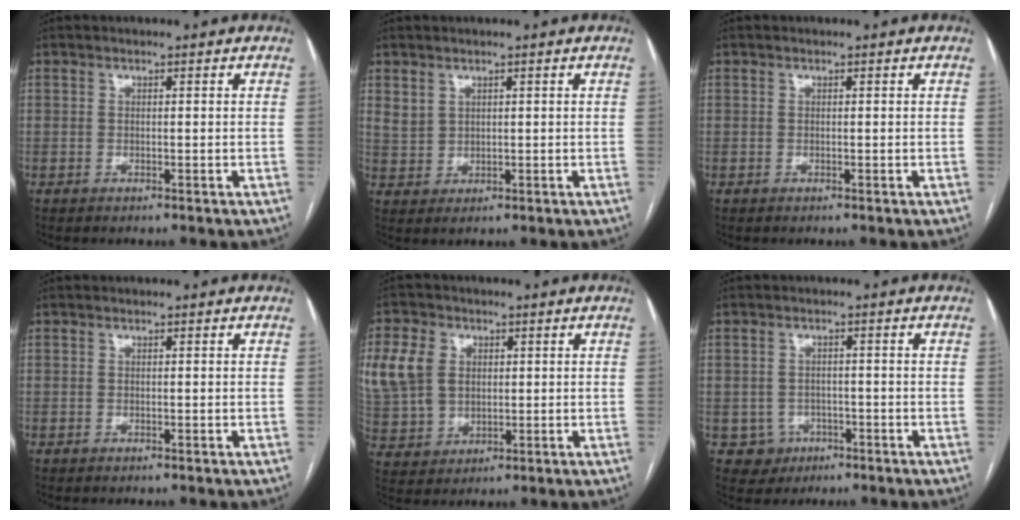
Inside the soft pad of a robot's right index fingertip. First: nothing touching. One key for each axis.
{"total": 2.5, "fx": 1.7, "fy": 1.8, "fz": 0.7, "tx": -0.014, "ty": 0.001, "tz": 0.042}
{"total": 0.0}
{"total": 0.0}
{"total": 10.6, "fx": 2.8, "fy": 8.4, "fz": 5.9, "tx": -0.144, "ty": 0.016, "tz": 0.066}
{"total": 3.7, "fx": -1.3, "fy": 3.5, "fz": 0.0, "tx": 0.008, "ty": 0.013, "tz": -0.011}